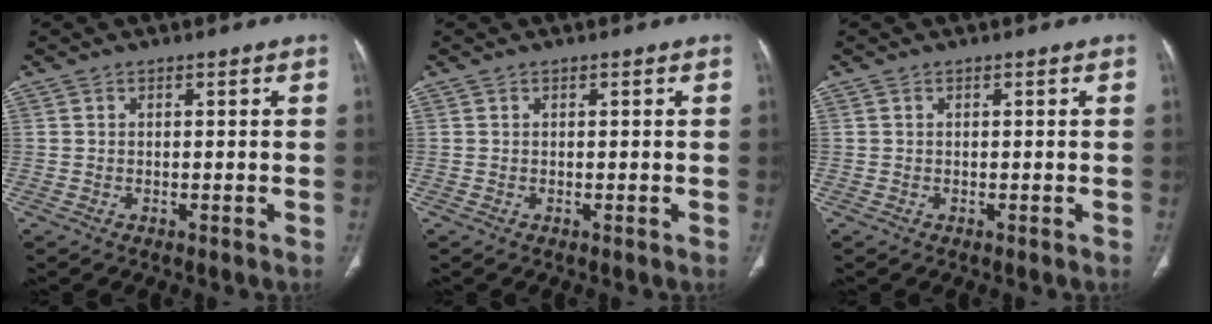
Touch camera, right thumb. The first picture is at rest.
{"total": 0.0}
{"total": 0.0}